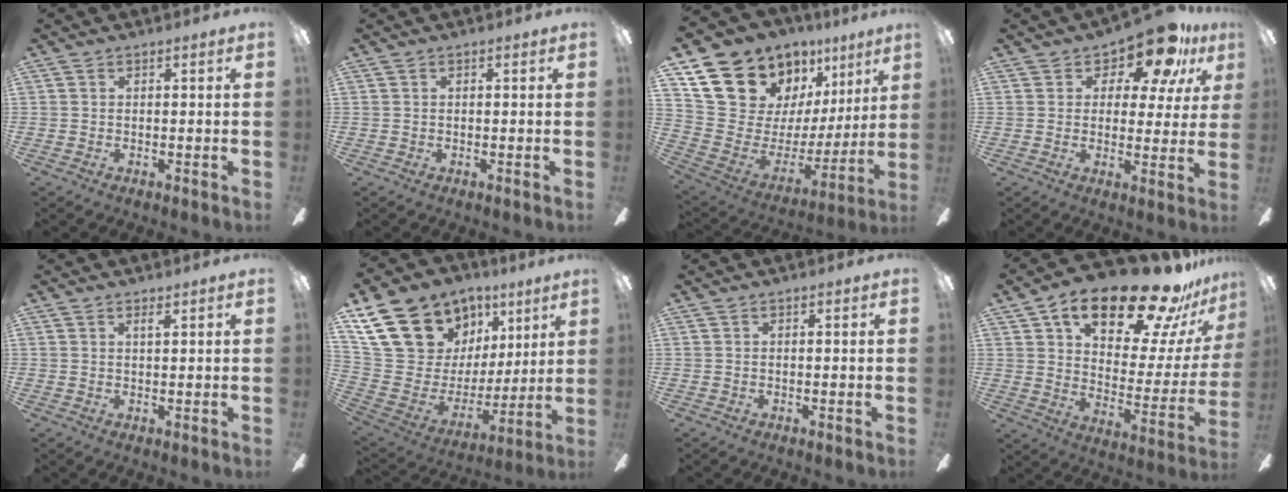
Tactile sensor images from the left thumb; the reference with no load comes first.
{"total": 0.0}
{"total": 17.0, "force": [12.1, 10.8, 5.2], "torque": [-0.106, -0.092, 0.247]}
{"total": 12.3, "force": [8.6, 5.6, 6.7], "torque": [-0.102, -0.050, 0.154]}
{"total": 1.4, "force": [1.1, 0.3, 0.8], "torque": [-0.010, -0.004, 0.018]}
{"total": 20.5, "force": [12.7, 13.8, 8.3], "torque": [-0.170, -0.066, 0.261]}
{"total": 0.0}
{"total": 25.5, "force": [17.3, 9.4, 16.1], "torque": [-0.242, -0.103, 0.281]}